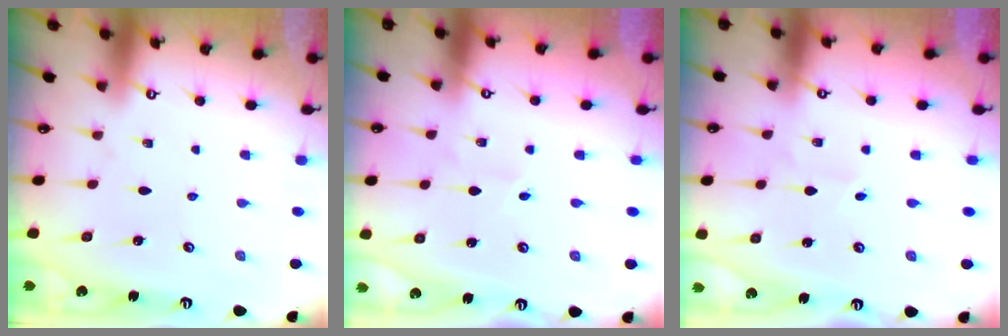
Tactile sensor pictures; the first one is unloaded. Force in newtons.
{"total": 1.5, "press": 1.5, "slide": 0.2}
{"total": 1.3, "press": 1.3, "slide": 0.1}